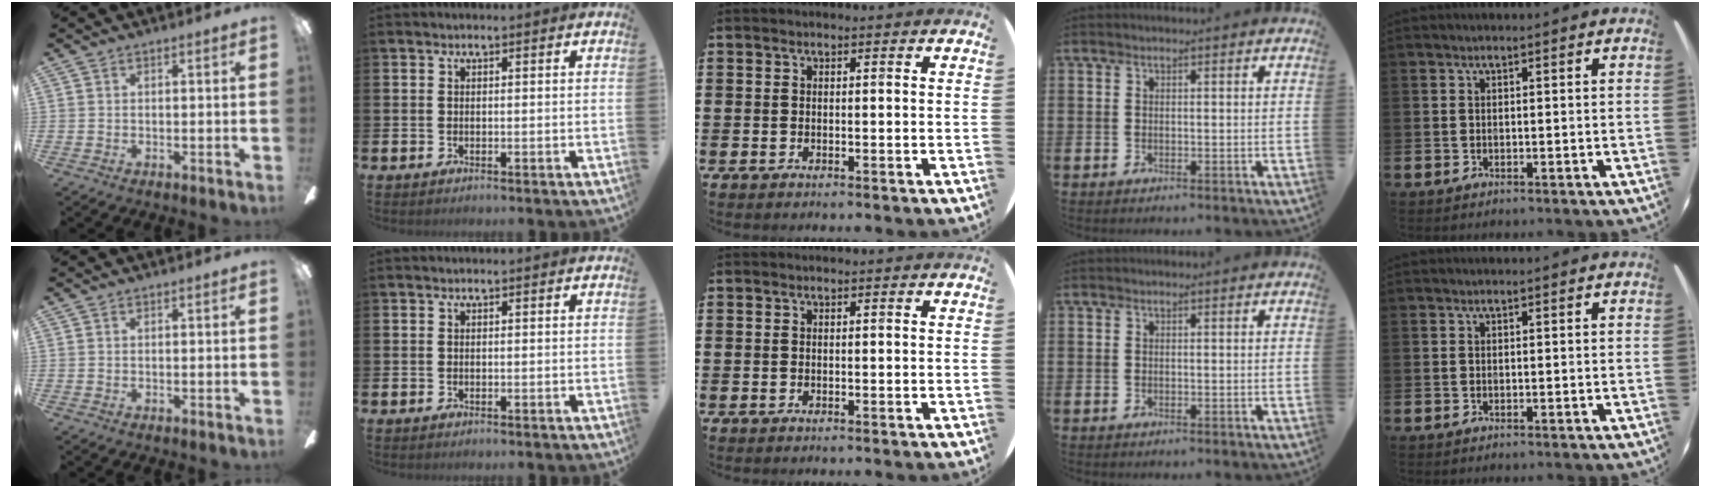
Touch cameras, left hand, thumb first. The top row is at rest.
{}